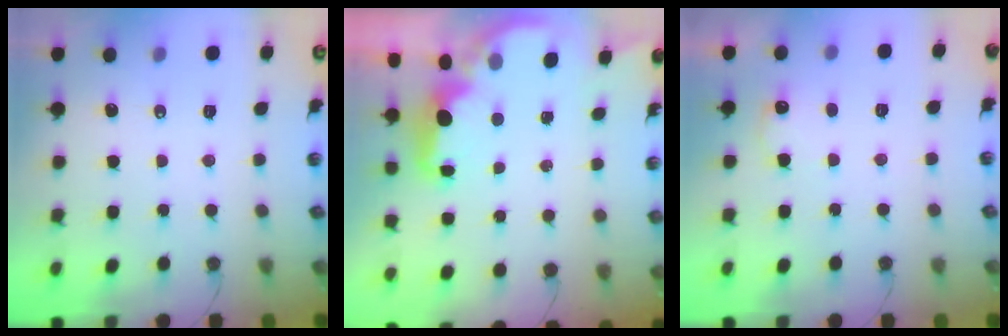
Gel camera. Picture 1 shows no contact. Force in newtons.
{"total": 2.4, "press": 2.2, "slide": 0.7}
{"total": 7.5, "press": 7.5, "slide": 0.5}